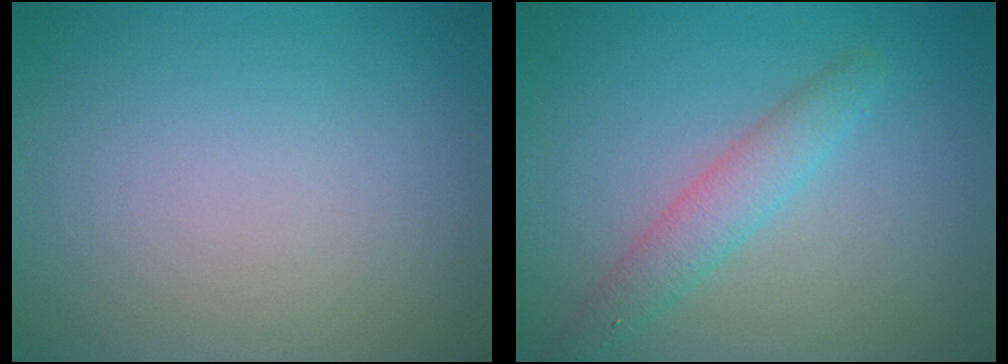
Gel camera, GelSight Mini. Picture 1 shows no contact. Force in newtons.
{"total": 2.8, "press": 2.8, "slide": 0.0}